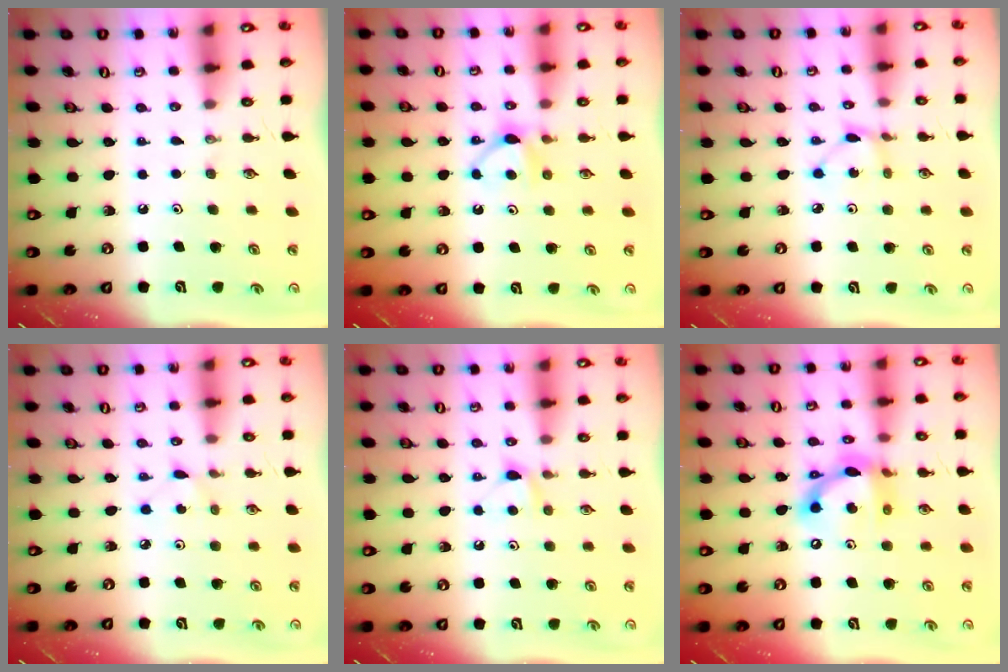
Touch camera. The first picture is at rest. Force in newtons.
{"total": 5.5, "press": 5.5, "slide": 0.7}
{"total": 2.6, "press": 2.6, "slide": 0.3}
{"total": 2.5, "press": 2.5, "slide": 0.3}
{"total": 4.7, "press": 4.7, "slide": 0.6}
{"total": 13.9, "press": 13.9, "slide": 0.8}